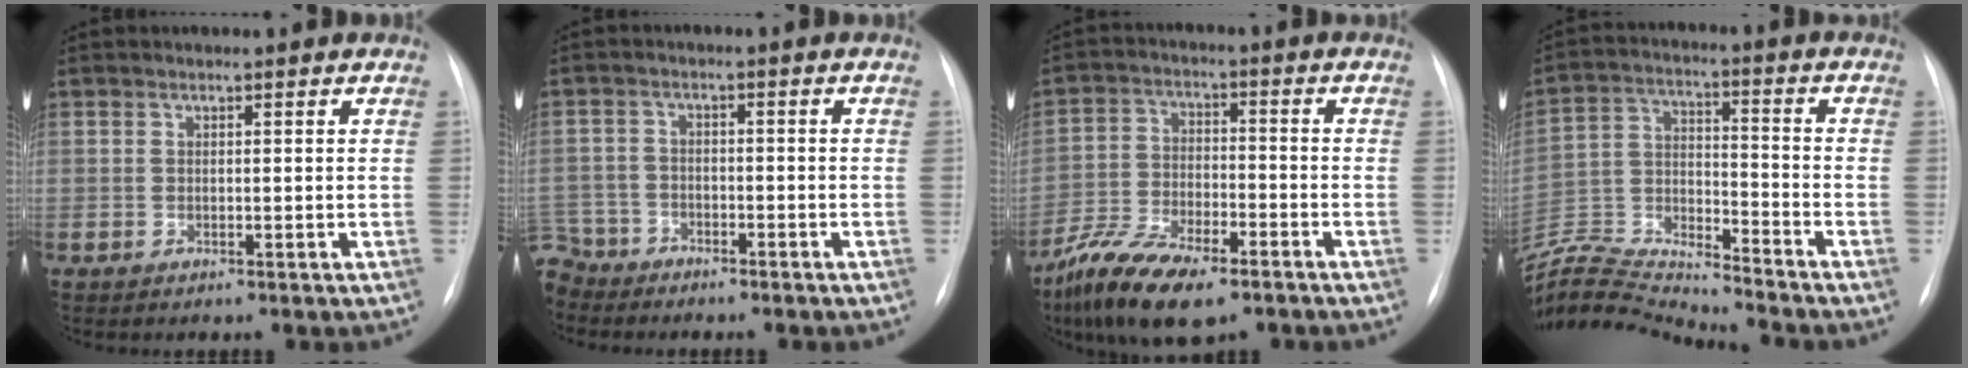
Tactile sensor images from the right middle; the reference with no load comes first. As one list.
[{"total": 7.3, "force": [-6.2, 3.8, 0.4], "torque": [-0.017, 0.002, -0.116]}, {"total": 13.0, "force": [-9.0, 4.5, 8.3], "torque": [-0.157, -0.016, -0.164]}, {"total": 16.5, "force": [-16.1, -0.6, 3.5], "torque": [-0.073, 0.017, -0.291]}]